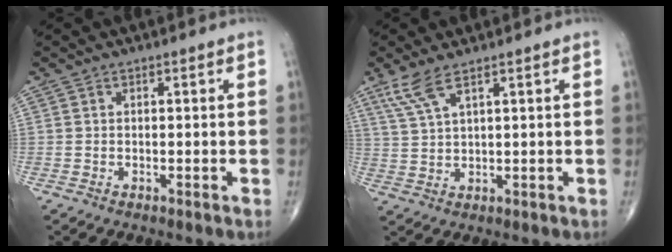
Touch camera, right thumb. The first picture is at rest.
{"total": 5.1, "force": [3.4, 1.0, 3.7], "torque": [-0.093, -0.004, 0.079]}